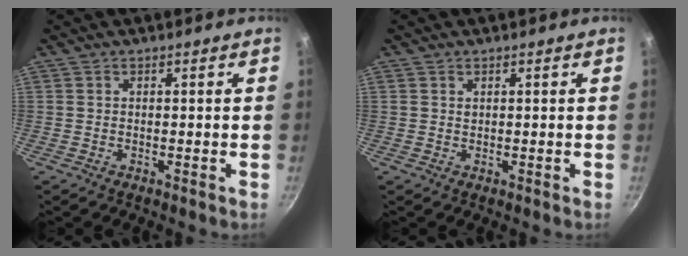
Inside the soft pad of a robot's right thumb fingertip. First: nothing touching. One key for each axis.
{"total": 0.5, "fx": 0.3, "fy": 0.4, "fz": 0.3, "tx": -0.004, "ty": 0.000, "tz": 0.006}